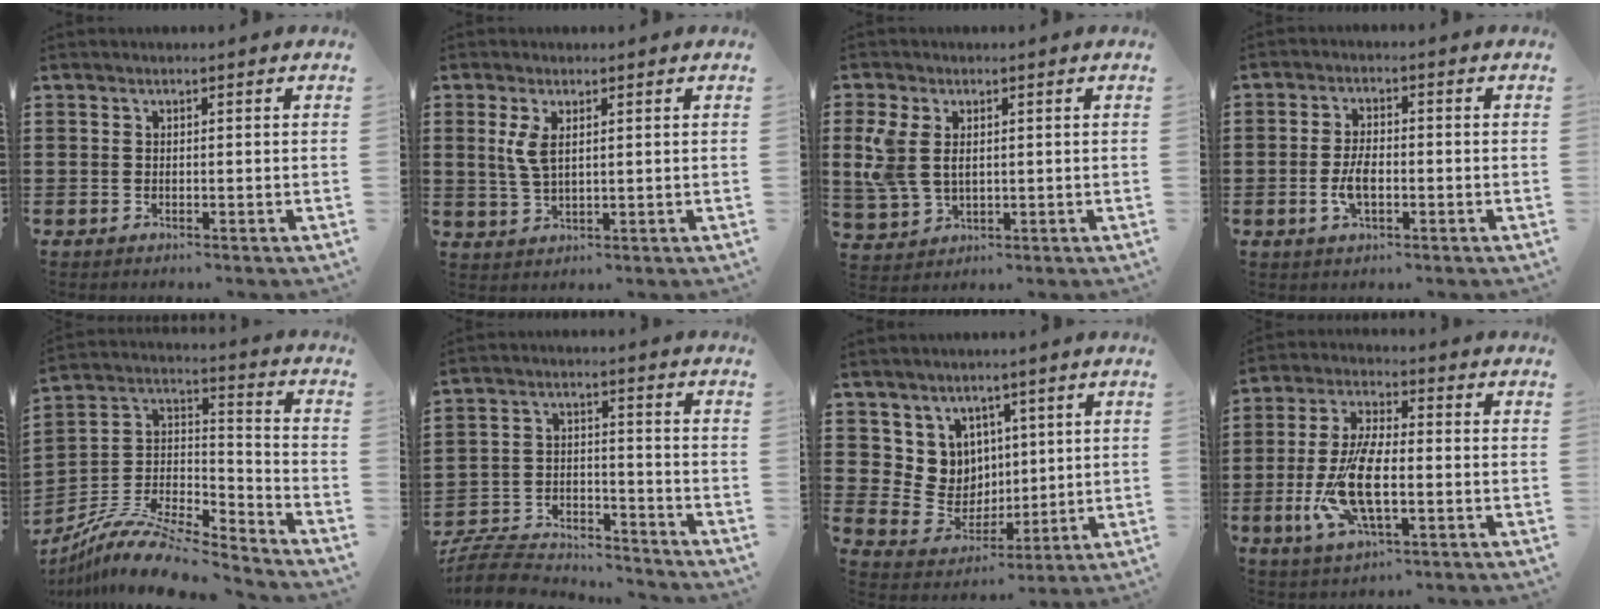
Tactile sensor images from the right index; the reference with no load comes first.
{"total": 3.9, "force": [1.2, 1.7, 3.3], "torque": [-0.080, 0.003, 0.018]}
{"total": 5.0, "force": [1.0, 3.5, 3.5], "torque": [-0.095, 0.006, 0.015]}
{"total": 4.2, "force": [-1.0, 2.0, 3.6], "torque": [-0.079, 0.000, -0.021]}
{"total": 10.5, "force": [-8.7, 3.2, 5.0], "torque": [-0.106, 0.025, -0.174]}
{"total": 7.2, "force": [-7.0, 1.3, 1.3], "torque": [-0.039, 0.009, -0.142]}
{"total": 7.4, "force": [3.0, 6.8, 0.6], "torque": [-0.054, -0.019, 0.065]}
{"total": 11.0, "force": [-2.2, 4.1, 9.9], "torque": [-0.221, -0.013, -0.043]}